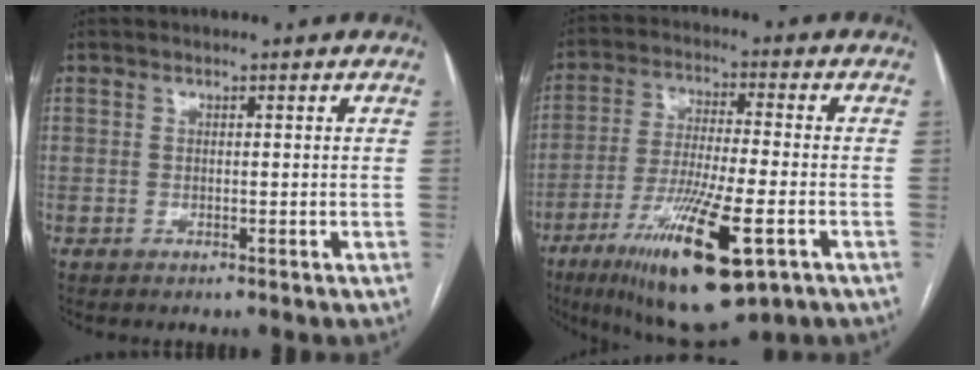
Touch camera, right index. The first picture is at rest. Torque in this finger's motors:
{"motor_torque": [1.54, -0.60, 1.05, 0.21]}